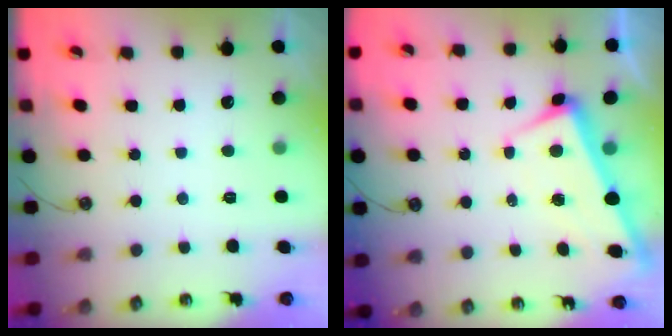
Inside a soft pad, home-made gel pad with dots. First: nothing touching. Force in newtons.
{"total": 1.7, "press": 1.6, "slide": 0.5}